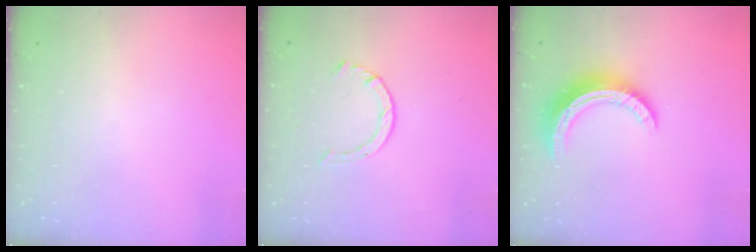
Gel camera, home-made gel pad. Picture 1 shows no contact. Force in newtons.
{"total": 3.0, "press": 2.9, "slide": 0.3}
{"total": 12.9, "press": 12.9, "slide": 0.3}